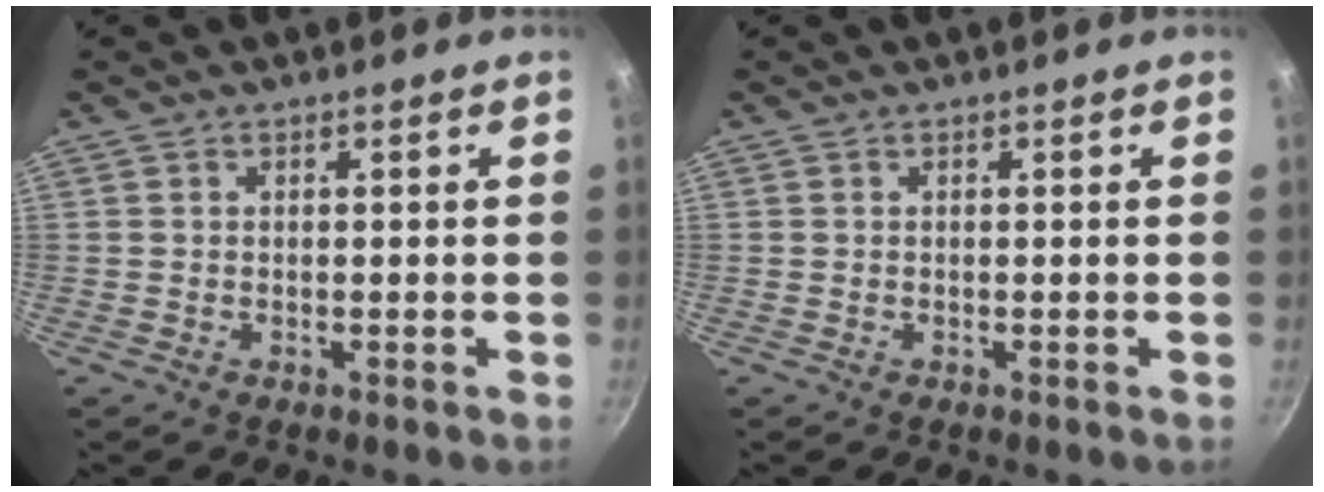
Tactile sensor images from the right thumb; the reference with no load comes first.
{"total": 0.0}